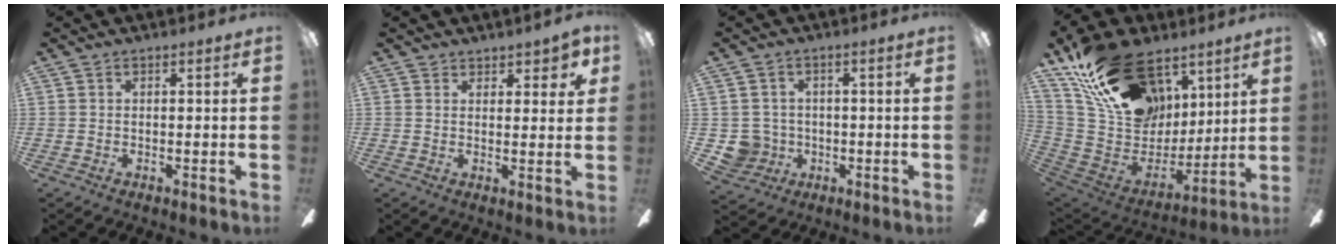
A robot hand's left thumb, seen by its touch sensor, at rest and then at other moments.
{"total": 3.6, "force": [2.9, 1.7, 1.4], "torque": [-0.008, -0.015, 0.050]}
{"total": 5.8, "force": [-0.9, 5.7, 0.7], "torque": [-0.031, 0.007, -0.011]}
{"total": 25.5, "force": [15.2, 15.9, 12.9], "torque": [-0.226, -0.072, 0.292]}